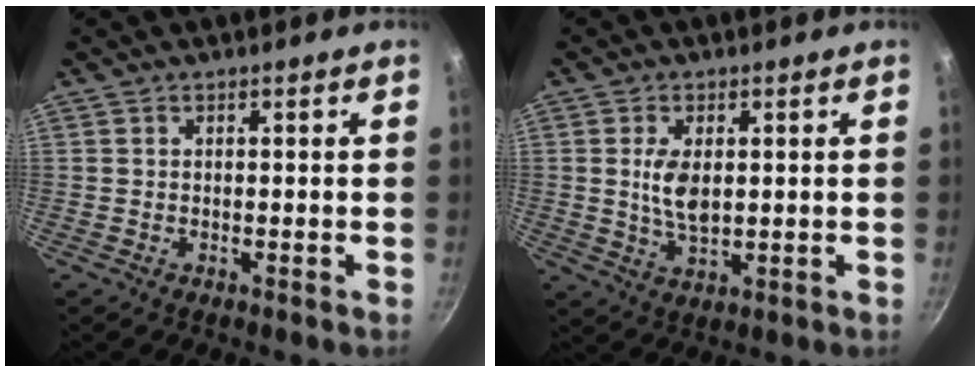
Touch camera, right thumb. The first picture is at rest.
{"total": 6.1, "force": [0.9, 3.3, 5.1], "torque": [-0.095, -0.013, 0.020]}